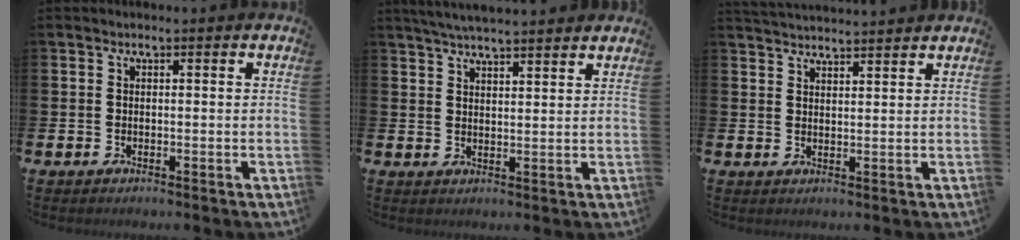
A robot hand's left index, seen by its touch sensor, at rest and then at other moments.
{"total": 4.4, "force": [4.3, 0.1, 1.0], "torque": [-0.027, -0.016, 0.077]}
{"total": 3.2, "force": [3.2, -0.1, 0.0], "torque": [-0.001, -0.019, 0.057]}